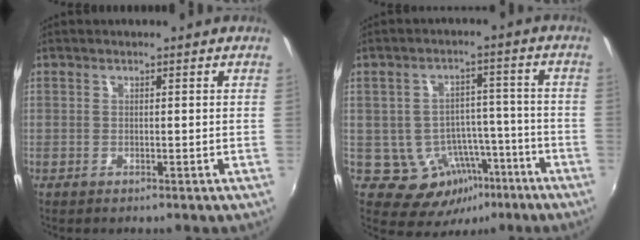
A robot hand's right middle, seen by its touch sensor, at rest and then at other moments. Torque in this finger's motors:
{"motor_torque": [0.24, -0.31, -0.01, -0.02]}